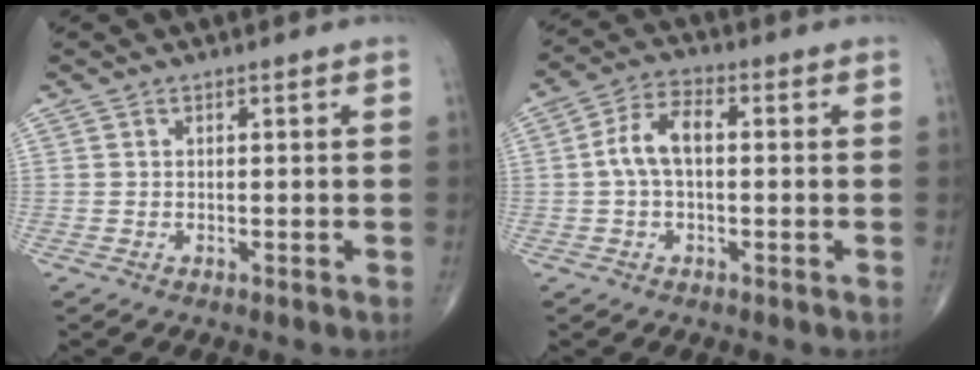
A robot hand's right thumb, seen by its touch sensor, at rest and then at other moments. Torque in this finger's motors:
{"motor_torque": [-0.39, 0.53, 0.56, -0.08, 0.28]}